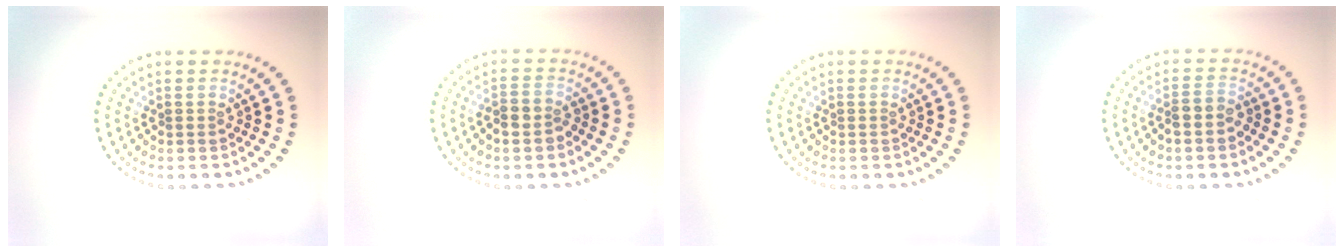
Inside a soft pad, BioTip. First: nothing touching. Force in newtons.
{"total": 2.1, "press": 1.8, "slide": 1.1}
{"total": 0.0}
{"total": 2.0, "press": 1.8, "slide": 0.9}